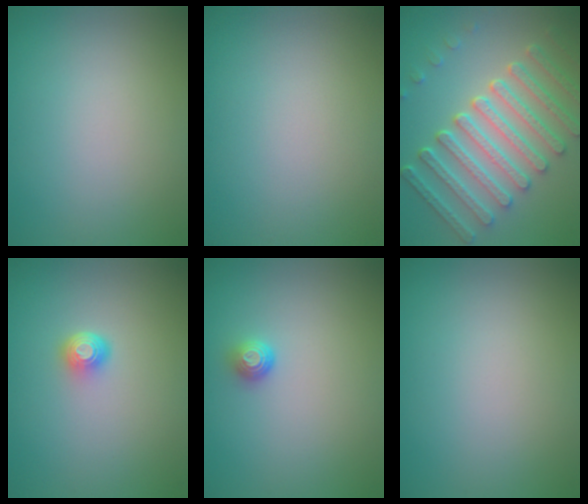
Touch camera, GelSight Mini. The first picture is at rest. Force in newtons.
{"total": 0.0}
{"total": 7.9, "press": 6.1, "slide": 5.0}
{"total": 1.7, "press": 1.2, "slide": 1.2}
{"total": 1.2, "press": 1.0, "slide": 0.6}
{"total": 0.0}